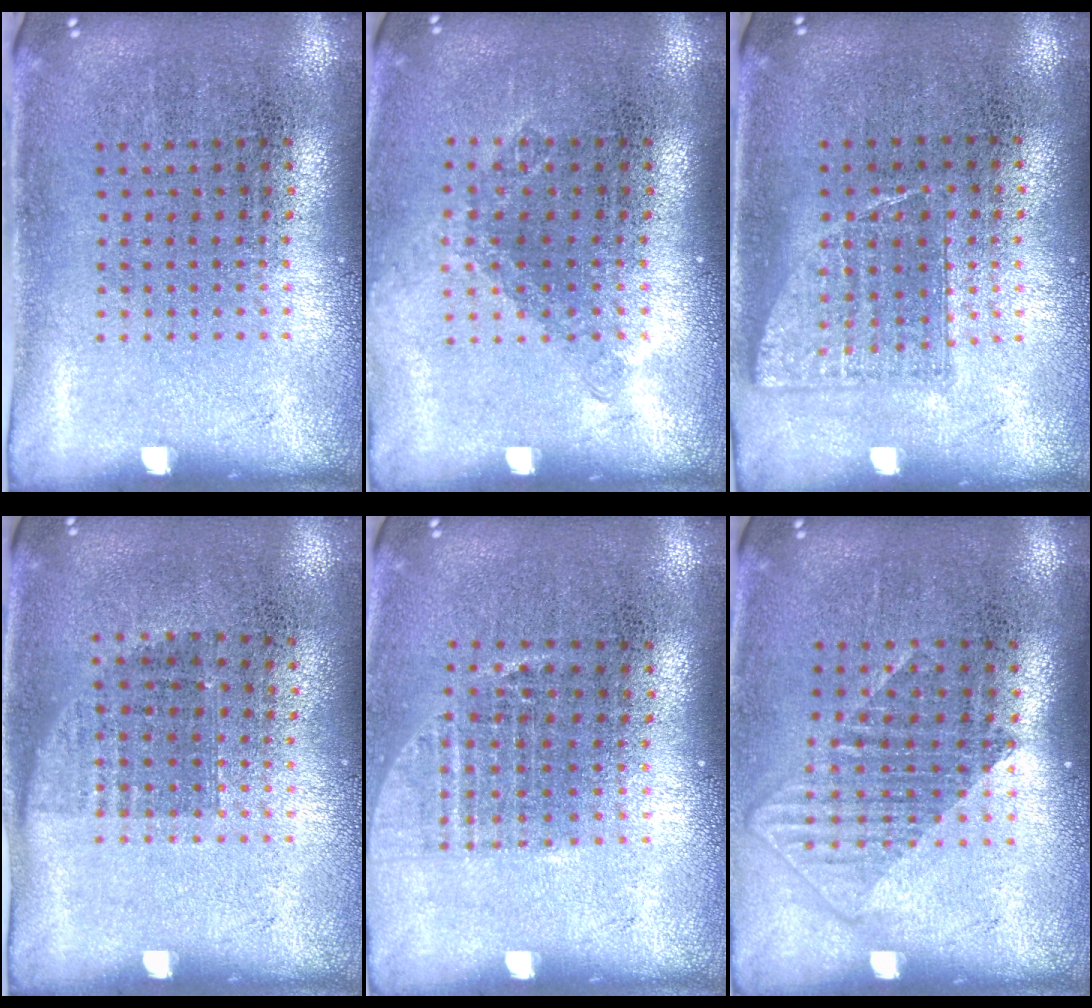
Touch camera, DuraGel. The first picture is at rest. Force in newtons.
{"total": 1.2, "press": 0.9, "slide": 0.7}
{"total": 0.8, "press": 0.7, "slide": 0.3}
{"total": 0.8, "press": 0.7, "slide": 0.4}
{"total": 1.0, "press": 0.9, "slide": 0.5}
{"total": 1.2, "press": 1.0, "slide": 0.6}